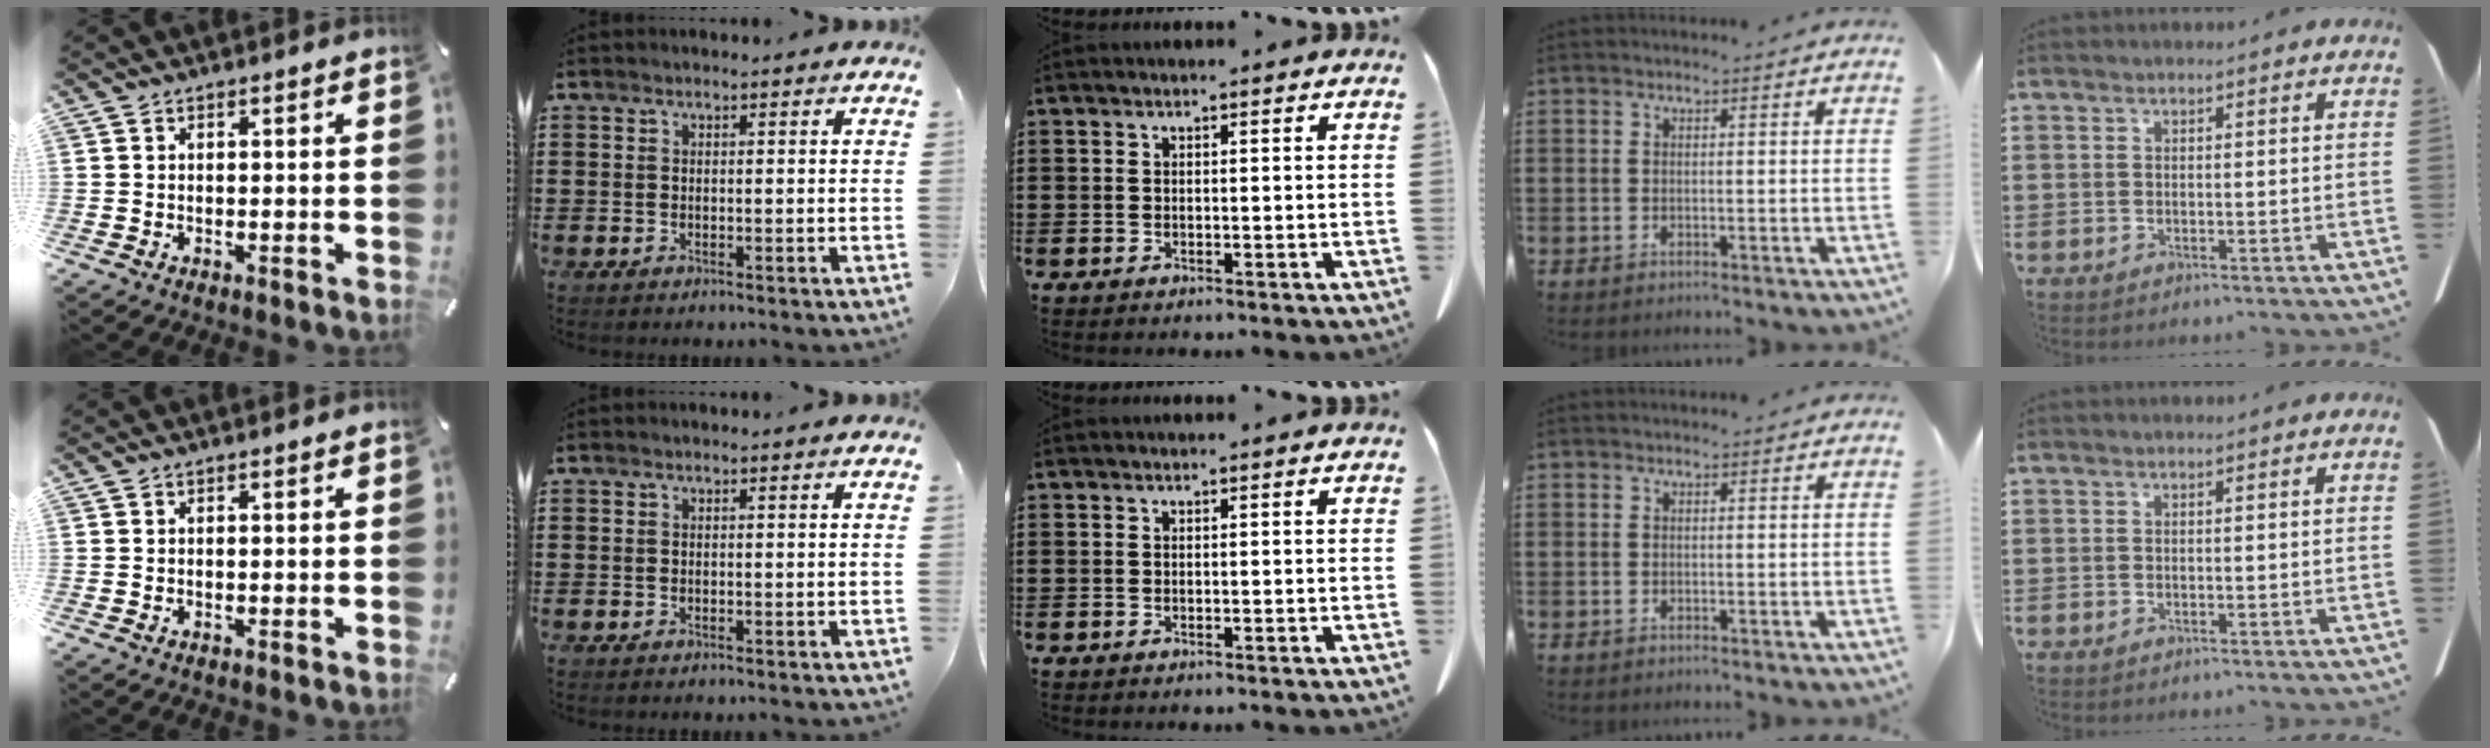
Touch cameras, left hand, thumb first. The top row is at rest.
{}